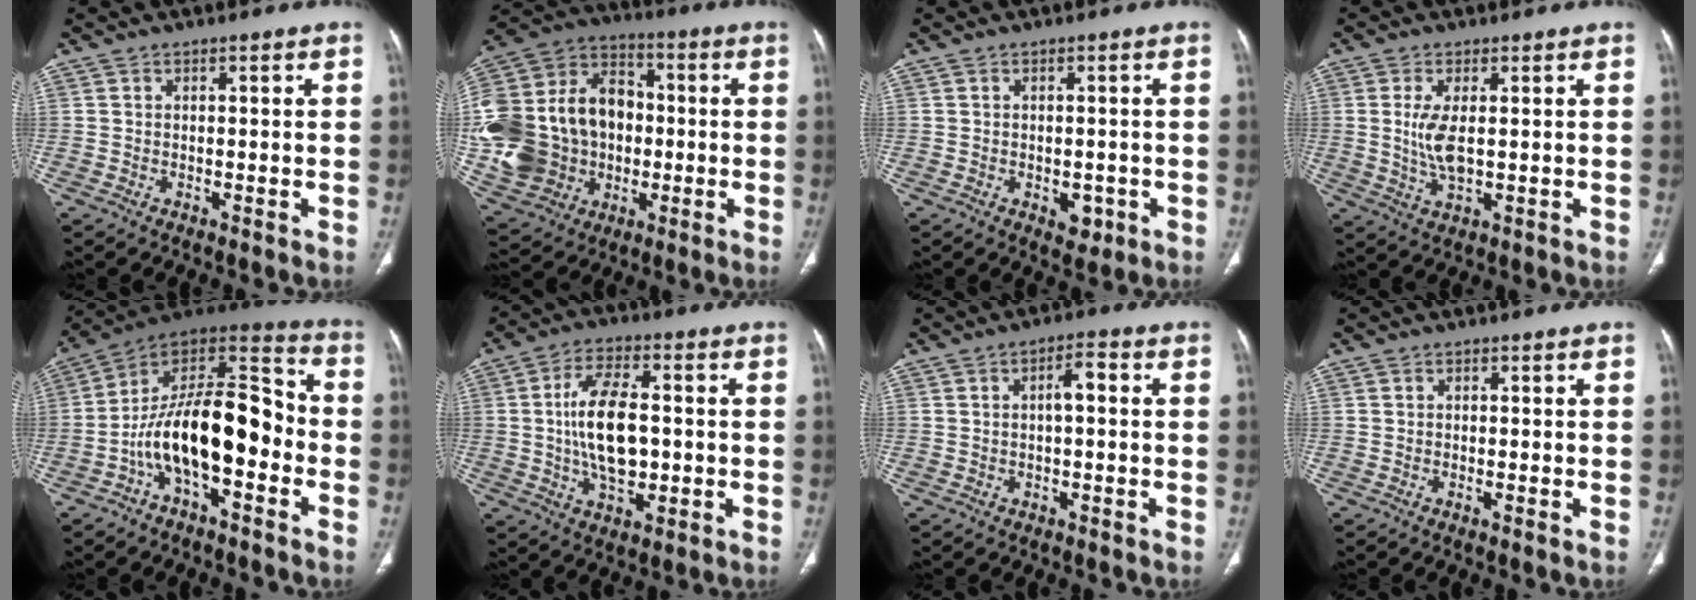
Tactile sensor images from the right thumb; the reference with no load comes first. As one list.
[{"total": 27.3, "force": [-2.0, 21.7, 16.5], "torque": [-0.339, 0.040, -0.018]}, {"total": 3.4, "force": [-1.1, 2.2, 2.3], "torque": [-0.016, 0.002, -0.007]}, {"total": 6.0, "force": [0.5, 2.5, 5.5], "torque": [-0.121, -0.010, 0.015]}, {"total": 19.7, "force": [-5.0, 9.1, 16.7], "torque": [-0.262, 0.074, -0.089]}, {"total": 12.8, "force": [-0.1, 6.4, 11.1], "torque": [-0.198, 0.005, 0.000]}, {"total": 3.3, "force": [0.1, 1.2, 3.0], "torque": [-0.043, 0.014, -0.002]}, {"total": 0.7, "force": [-0.3, 0.1, 0.6], "torque": [-0.014, -0.001, -0.003]}]